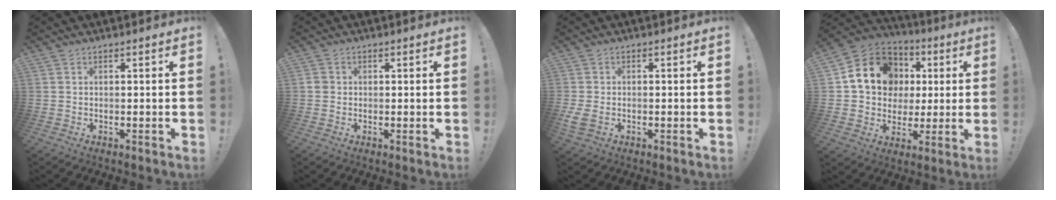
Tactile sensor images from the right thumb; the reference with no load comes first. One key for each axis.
{"total": 1.9, "fx": 0.1, "fy": 1.8, "fz": 0.7, "tx": -0.004, "ty": 0.002, "tz": 0.001}
{"total": 3.6, "fx": -0.4, "fy": 2.5, "fz": 2.6, "tx": -0.057, "ty": -0.005, "tz": -0.007}
{"total": 17.0, "fx": 4.9, "fy": 14.2, "fz": 8.1, "tx": -0.111, "ty": -0.009, "tz": 0.114}